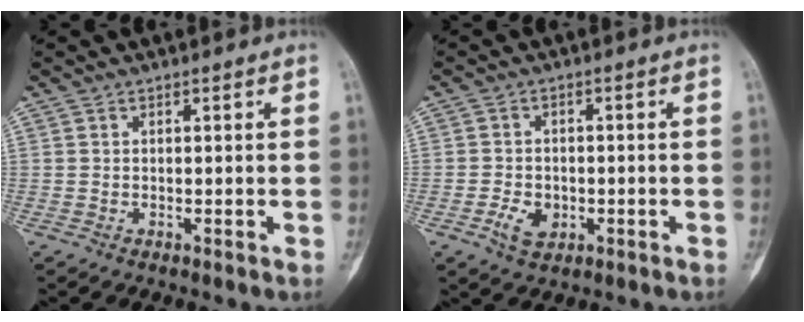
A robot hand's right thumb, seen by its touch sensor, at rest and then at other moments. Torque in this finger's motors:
{"motor_torque": [-0.47, 0.03, -0.10, 0.22, 0.15]}